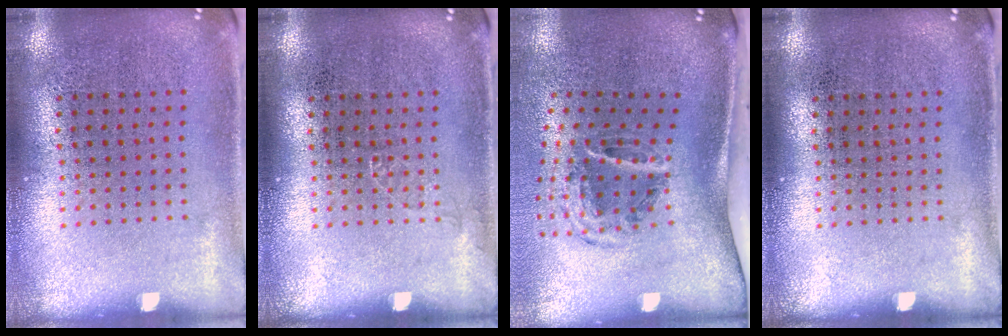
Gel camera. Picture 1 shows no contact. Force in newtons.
{"total": 0.6, "press": 0.6, "slide": 0.1}
{"total": 2.2, "press": 1.2, "slide": 1.8}
{"total": 0.0}